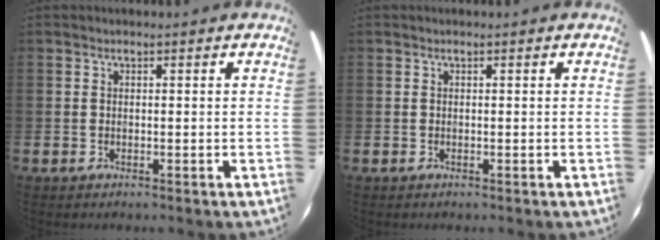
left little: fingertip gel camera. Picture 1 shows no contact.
{"total": 0.0}